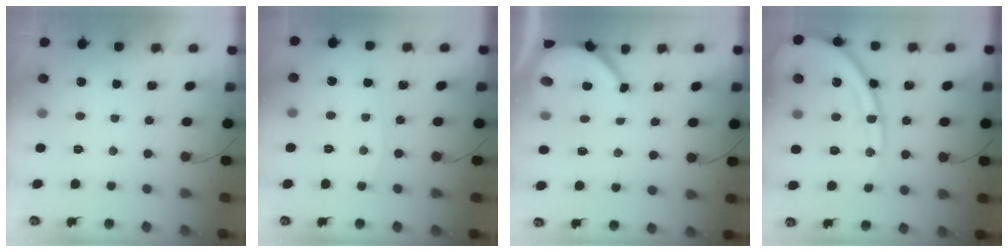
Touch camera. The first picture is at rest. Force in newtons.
{"total": 2.6, "press": 2.5, "slide": 0.4}
{"total": 5.3, "press": 5.2, "slide": 0.6}
{"total": 17.8, "press": 17.7, "slide": 2.3}